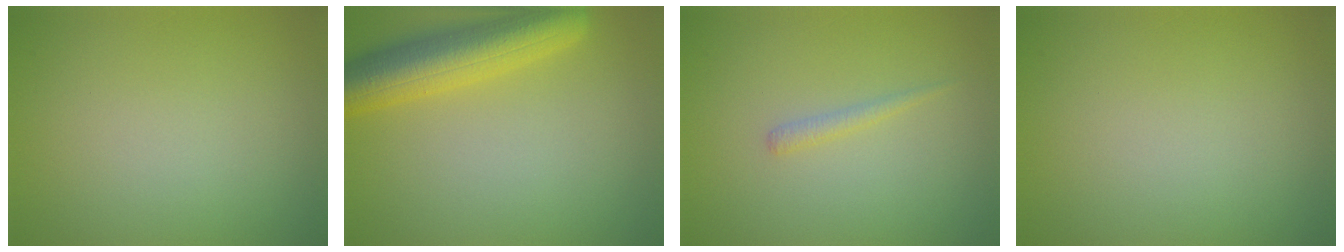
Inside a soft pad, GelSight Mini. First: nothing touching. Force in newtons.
{"total": 7.0, "press": 7.0, "slide": 0.3}
{"total": 0.9, "press": 0.9, "slide": 0.1}
{"total": 0.0}